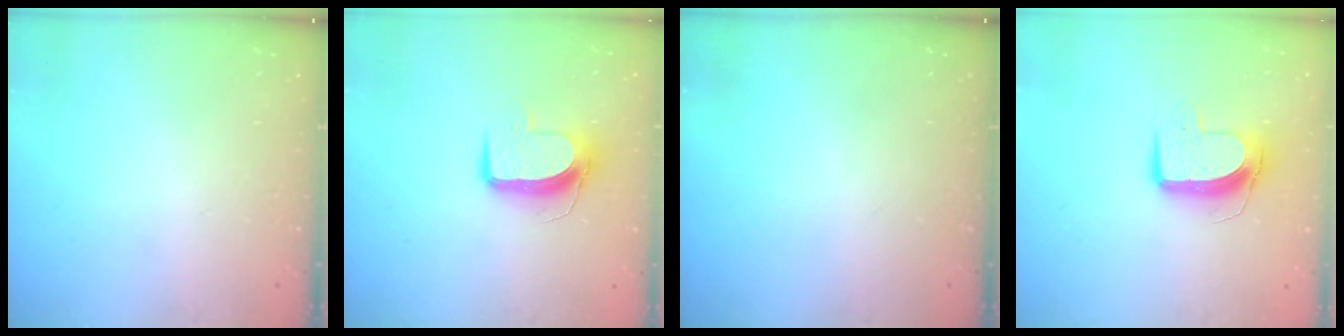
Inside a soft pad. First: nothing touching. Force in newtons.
{"total": 10.1, "press": 10.1, "slide": 0.2}
{"total": 0.0}
{"total": 10.2, "press": 10.2, "slide": 0.4}